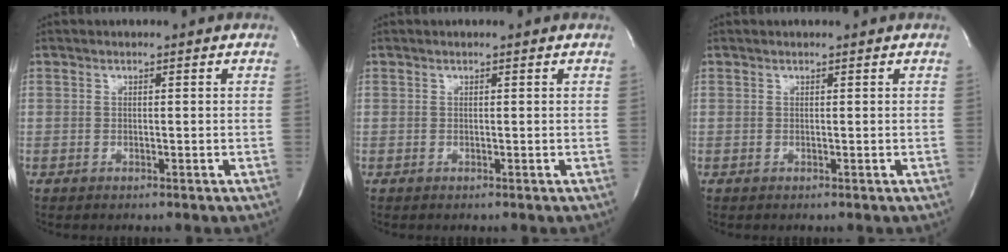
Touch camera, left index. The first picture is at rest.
{"total": 0.0}
{"total": 0.7, "force": [0.7, 0.0, 0.2], "torque": [-0.006, 0.003, 0.009]}